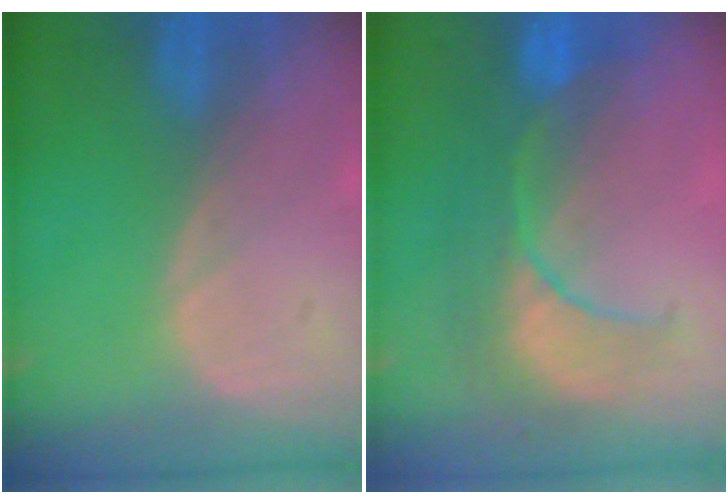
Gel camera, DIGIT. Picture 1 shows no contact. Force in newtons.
{"total": 8.1, "press": 8.1, "slide": 0.7}